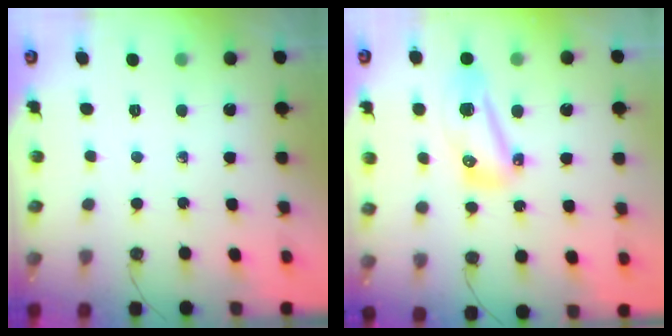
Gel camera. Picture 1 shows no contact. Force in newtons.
{"total": 9.9, "press": 9.8, "slide": 1.3}